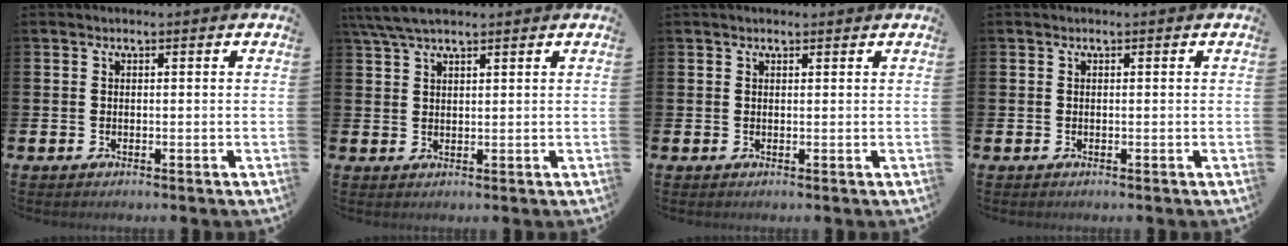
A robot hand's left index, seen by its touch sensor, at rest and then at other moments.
{"total": 4.6, "force": [3.7, 1.2, 2.5], "torque": [-0.059, -0.002, 0.069]}
{"total": 0.9, "force": [0.8, 0.3, 0.3], "torque": [0.008, -0.002, 0.012]}
{"total": 0.0}